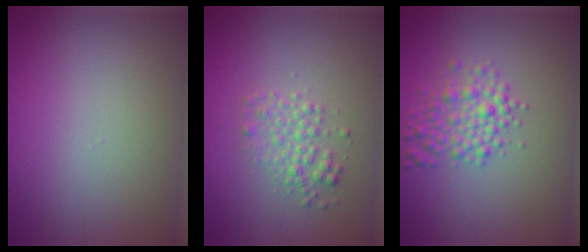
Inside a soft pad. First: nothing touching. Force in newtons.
{"total": 2.2, "press": 2.2, "slide": 0.0}
{"total": 3.3, "press": 3.3, "slide": 0.1}